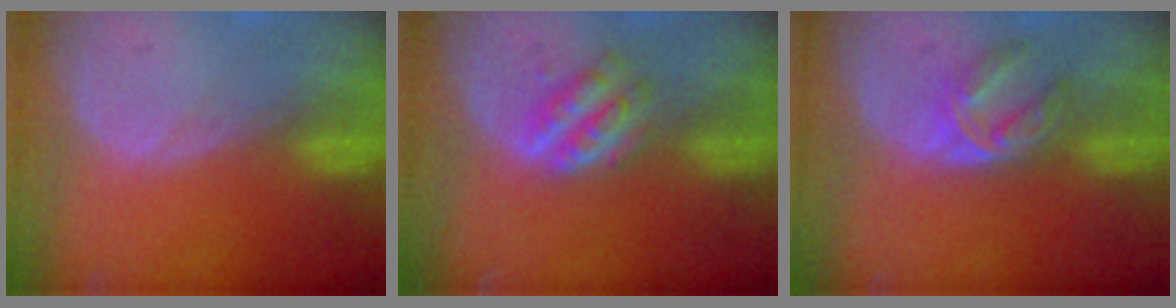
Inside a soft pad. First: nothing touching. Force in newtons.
{"total": 4.8, "press": 4.4, "slide": 2.1}
{"total": 5.9, "press": 4.7, "slide": 3.6}